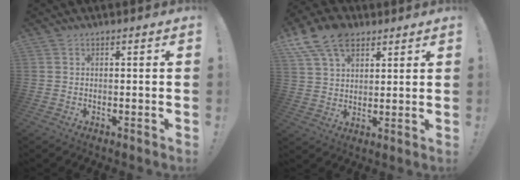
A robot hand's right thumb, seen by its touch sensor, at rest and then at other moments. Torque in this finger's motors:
{"motor_torque": [-0.17, 0.32, 0.24, 0.01, 0.08]}